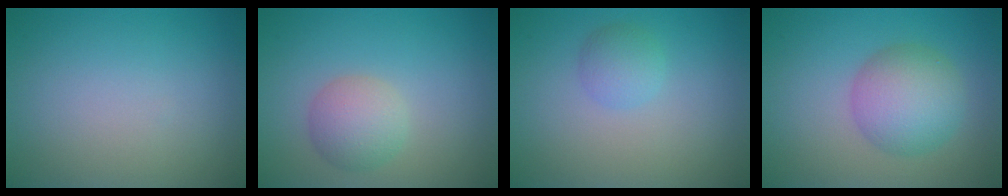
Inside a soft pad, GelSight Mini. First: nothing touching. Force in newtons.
{"total": 3.0, "press": 3.0, "slide": 0.1}
{"total": 1.9, "press": 1.9, "slide": 0.0}
{"total": 5.2, "press": 5.2, "slide": 0.3}